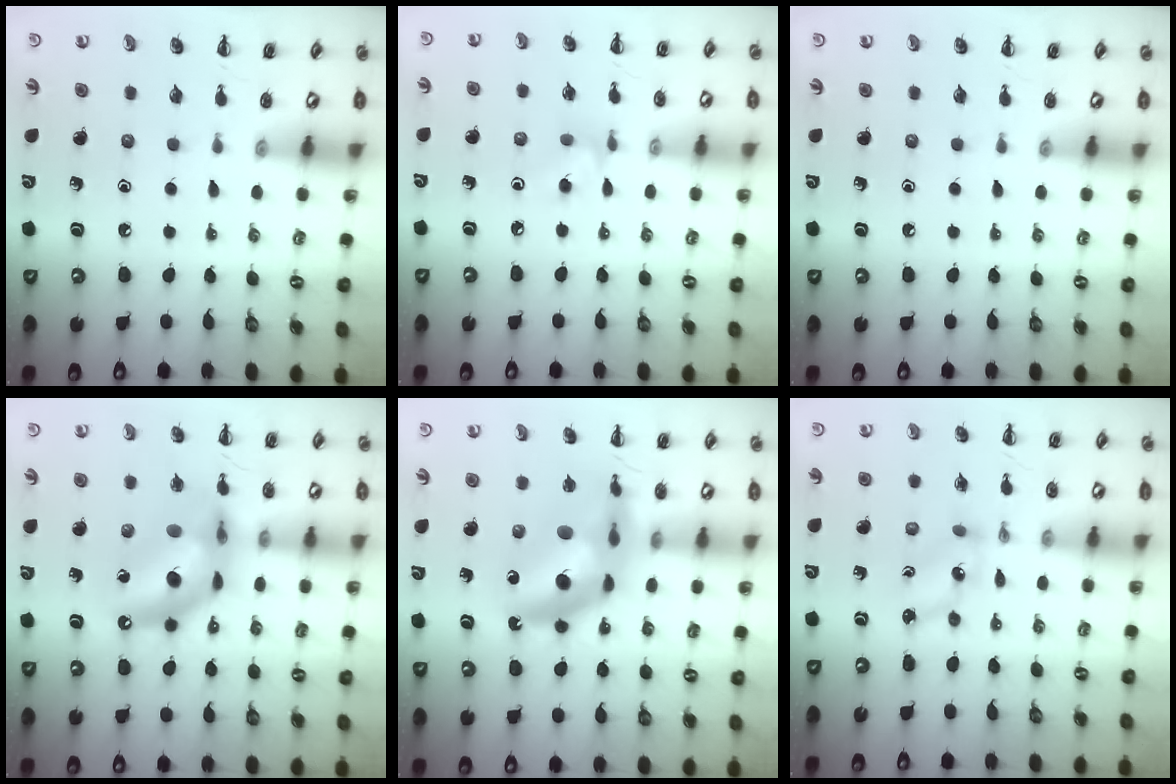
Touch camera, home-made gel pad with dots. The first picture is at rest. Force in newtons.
{"total": 5.0, "press": 4.8, "slide": 1.4}
{"total": 0.0}
{"total": 13.0, "press": 12.6, "slide": 3.0}
{"total": 15.6, "press": 15.0, "slide": 4.5}
{"total": 1.9, "press": 1.9, "slide": 0.3}